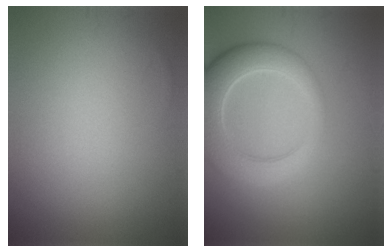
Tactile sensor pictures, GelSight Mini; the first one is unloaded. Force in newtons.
{"total": 6.4, "press": 6.3, "slide": 0.9}